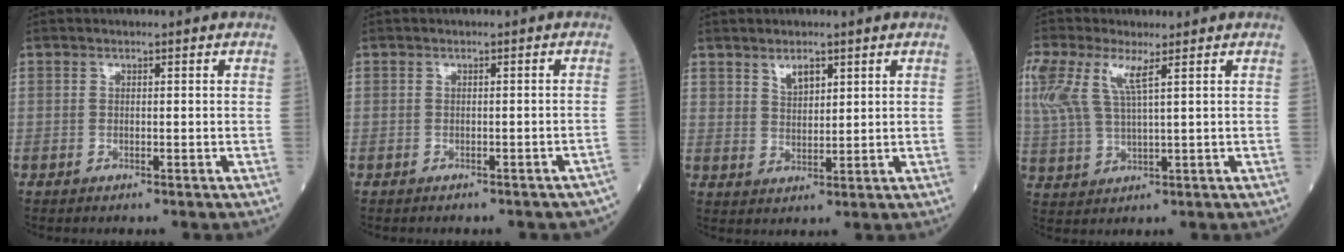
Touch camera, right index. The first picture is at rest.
{"total": 6.4, "force": [-5.8, 1.6, 2.3], "torque": [-0.025, 0.000, -0.056]}
{"total": 3.4, "force": [2.2, 1.5, 2.1], "torque": [-0.037, 0.000, 0.045]}
{"total": 9.5, "force": [4.5, 2.3, 8.0], "torque": [-0.207, 0.014, 0.092]}